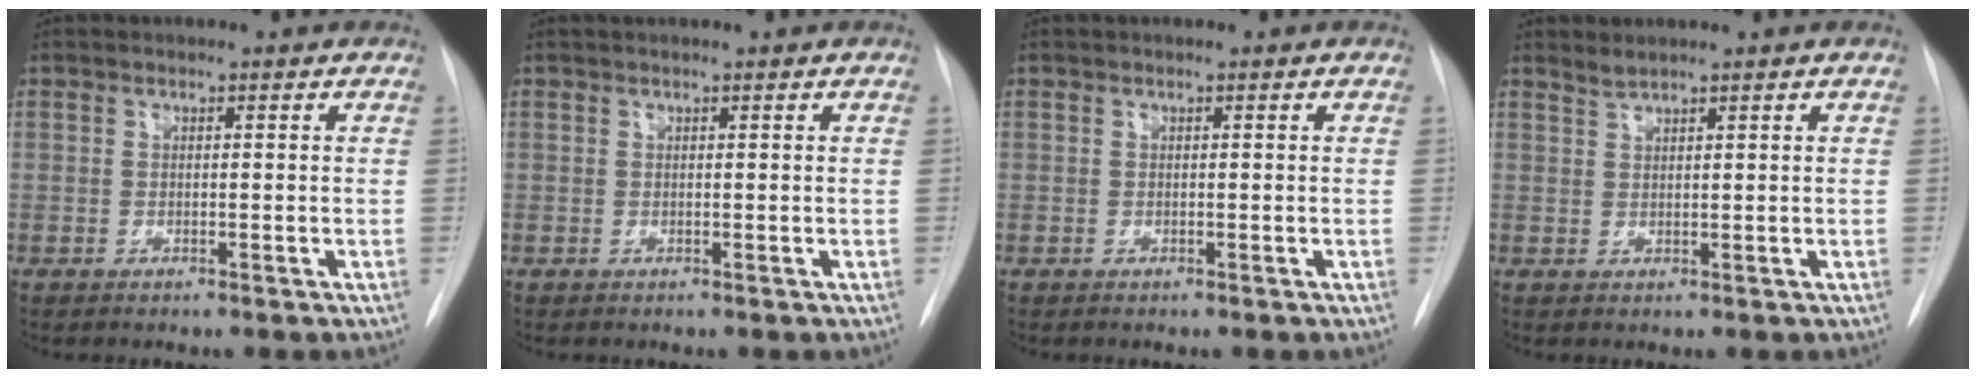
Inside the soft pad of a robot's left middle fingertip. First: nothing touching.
{"total": 0.9, "force": [0.8, 0.1, 0.4], "torque": [-0.012, 0.015, 0.016]}
{"total": 0.0}
{"total": 1.3, "force": [1.3, -0.2, 0.1], "torque": [-0.002, 0.002, 0.028]}